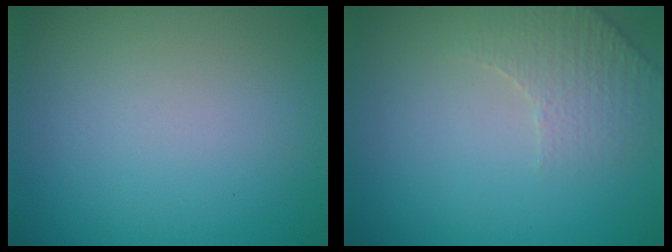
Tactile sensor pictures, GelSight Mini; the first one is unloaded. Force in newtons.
{"total": 2.8, "press": 2.7, "slide": 0.8}